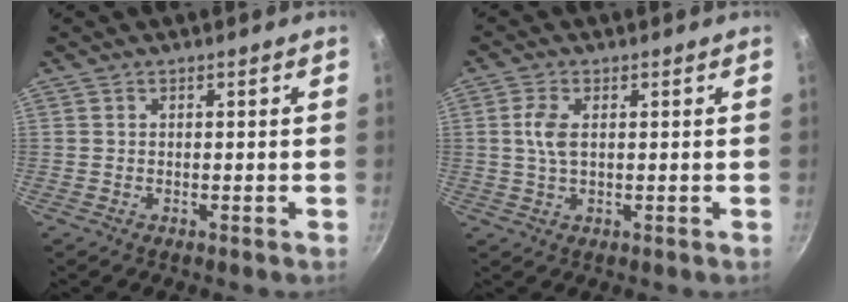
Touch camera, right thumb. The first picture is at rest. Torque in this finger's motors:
{"motor_torque": [-0.17, -0.17, 0.33, 0.39, 0.00]}